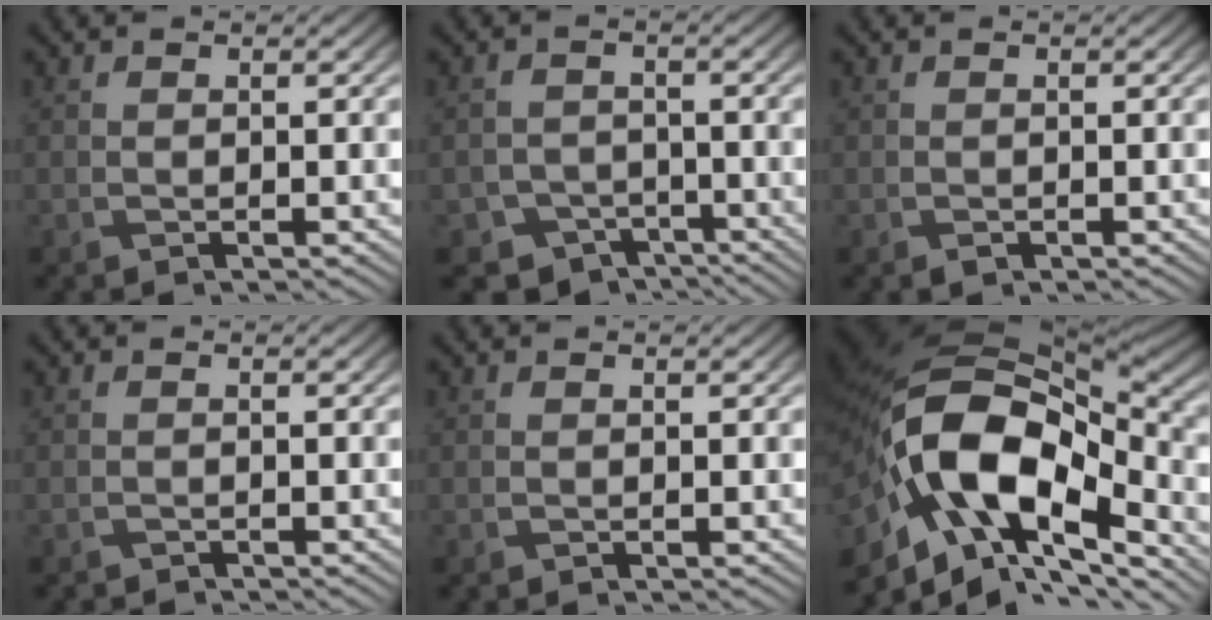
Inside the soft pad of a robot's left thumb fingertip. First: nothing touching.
{"total": 5.3, "force": [-3.7, 3.5, 1.2], "torque": [-0.019, -0.005, -0.060]}
{"total": 0.5, "force": [-0.3, 0.3, 0.2], "torque": [-0.003, -0.003, -0.004]}
{"total": 0.7, "force": [-0.7, 0.0, 0.0], "torque": [0.001, -0.002, -0.015]}
{"total": 0.0}
{"total": 18.1, "force": [-5.7, 9.8, 14.1], "torque": [-0.292, -0.013, -0.100]}